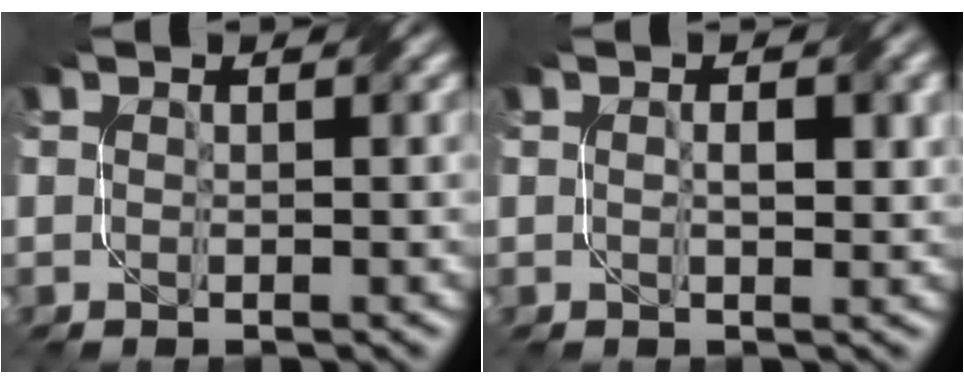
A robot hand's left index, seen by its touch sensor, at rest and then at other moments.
{"total": 2.0, "force": [0.3, 0.7, 1.8], "torque": [-0.031, 0.001, 0.007]}